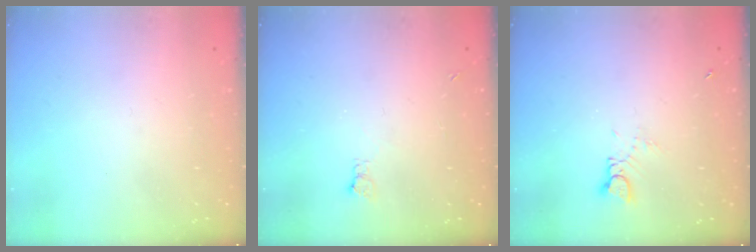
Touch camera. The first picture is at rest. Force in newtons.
{"total": 2.9, "press": 2.9, "slide": 0.5}
{"total": 2.1, "press": 2.0, "slide": 0.3}